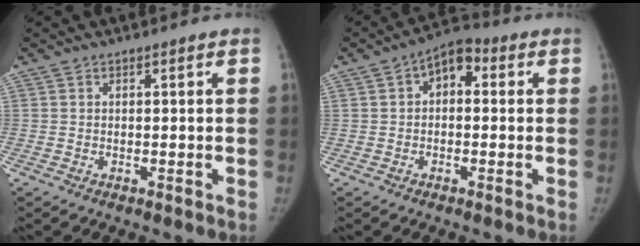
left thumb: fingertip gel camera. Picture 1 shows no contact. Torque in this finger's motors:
{"motor_torque": [-0.30, 0.40, -0.38, 0.29, 0.04]}